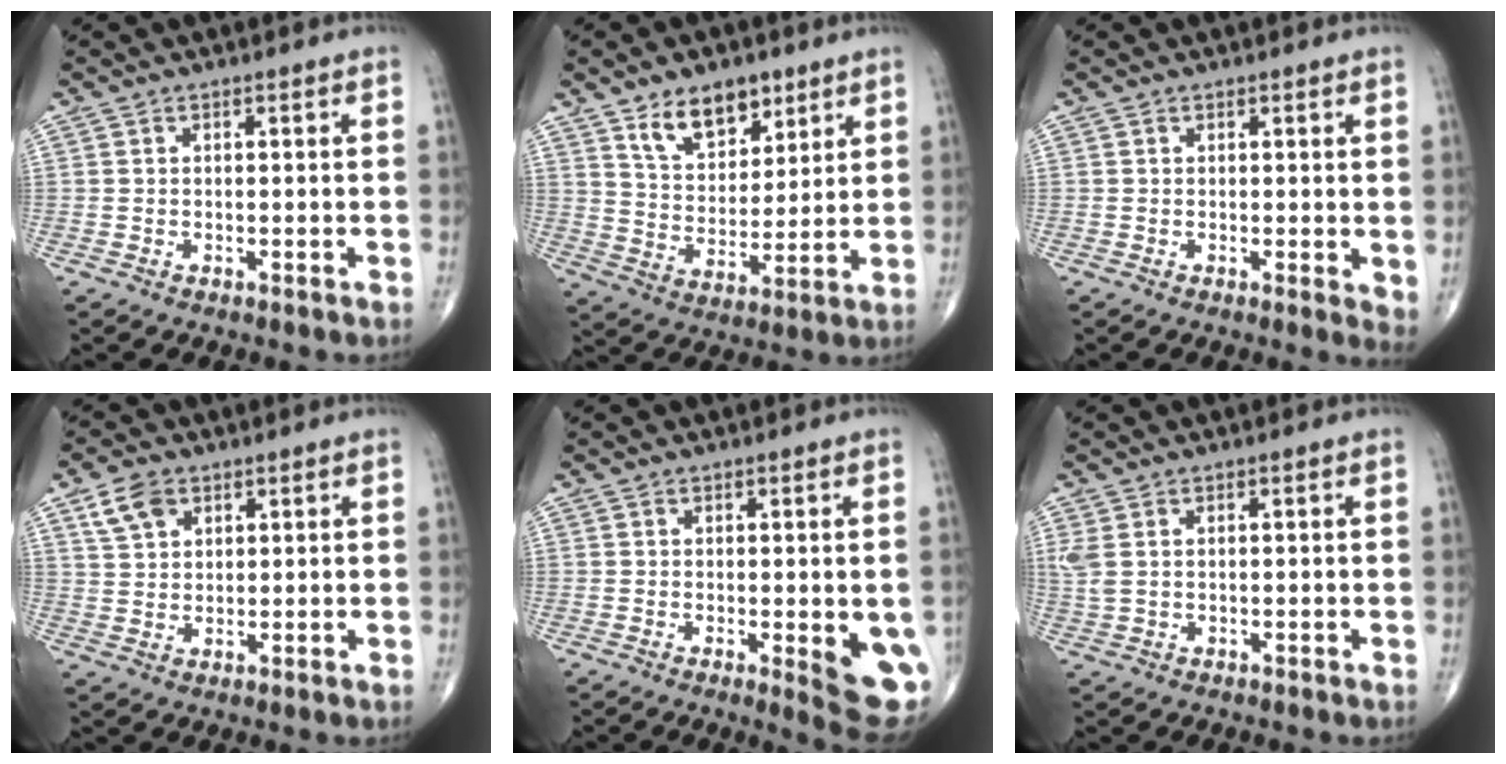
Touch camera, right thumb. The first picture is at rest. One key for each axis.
{"total": 11.7, "fx": 7.2, "fy": 6.7, "fz": 6.3, "tx": -0.073, "ty": -0.047, "tz": 0.132}
{"total": 2.6, "fx": 0.7, "fy": 1.0, "fz": 2.3, "tx": -0.033, "ty": -0.010, "tz": 0.009}
{"total": 5.8, "fx": 3.1, "fy": 3.8, "fz": 3.1, "tx": -0.045, "ty": -0.009, "tz": 0.062}
{"total": 8.6, "fx": -1.5, "fy": 2.4, "fz": 8.1, "tx": -0.088, "ty": -0.018, "tz": -0.013}
{"total": 2.8, "fx": 0.8, "fy": 1.6, "fz": 2.2, "tx": -0.071, "ty": 0.010, "tz": 0.023}